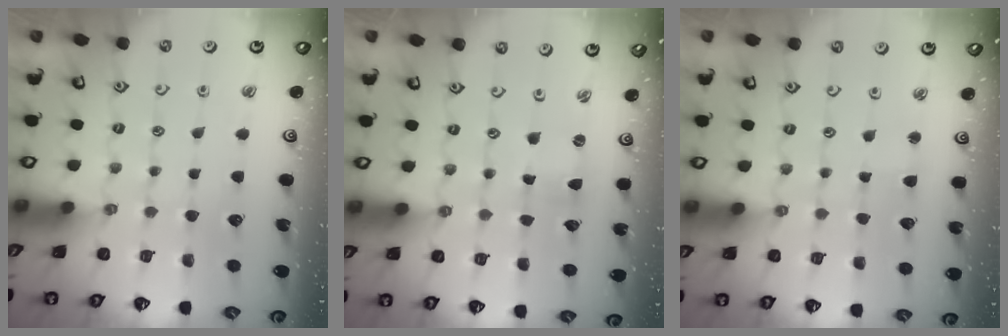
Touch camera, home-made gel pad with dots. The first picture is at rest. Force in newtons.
{"total": 0.0}
{"total": 1.6, "press": 1.5, "slide": 0.2}